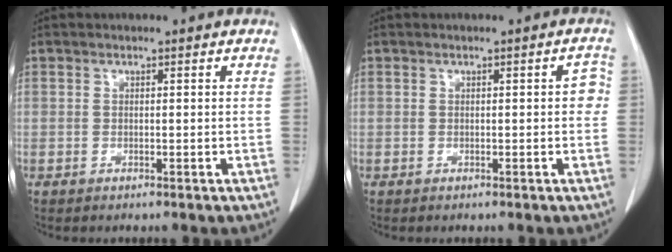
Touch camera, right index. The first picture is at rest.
{"total": 2.0, "force": [0.0, 0.8, 1.8], "torque": [-0.007, 0.007, -0.003]}